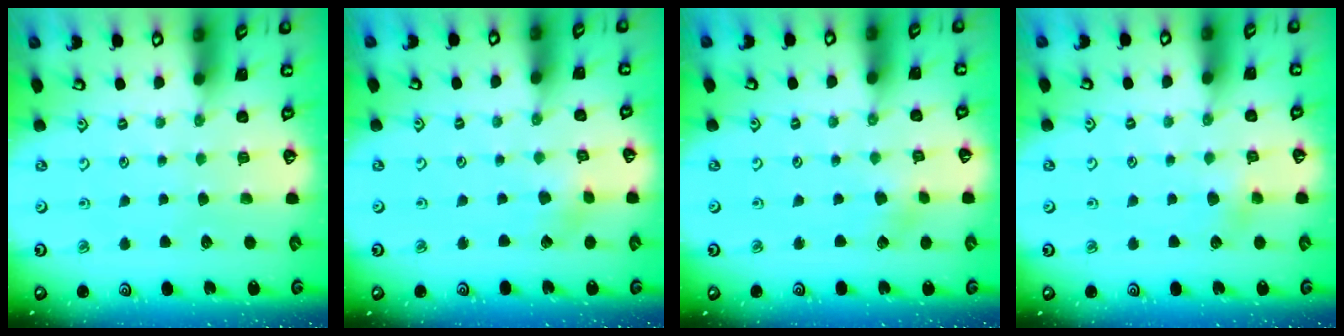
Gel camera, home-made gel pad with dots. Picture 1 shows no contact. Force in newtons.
{"total": 2.1, "press": 2.1, "slide": 0.2}
{"total": 2.7, "press": 2.7, "slide": 0.3}
{"total": 4.3, "press": 4.3, "slide": 0.5}